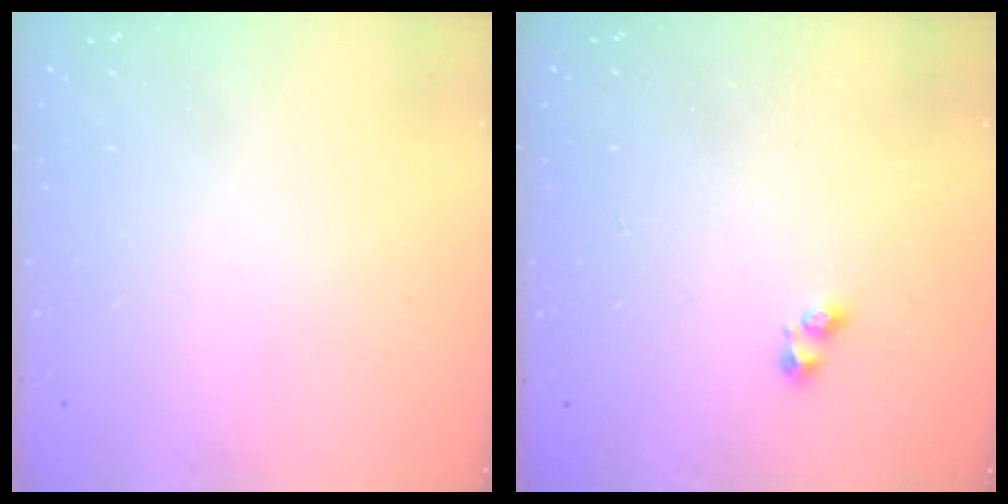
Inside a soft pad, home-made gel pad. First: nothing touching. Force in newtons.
{"total": 0.9, "press": 0.4, "slide": 0.8}